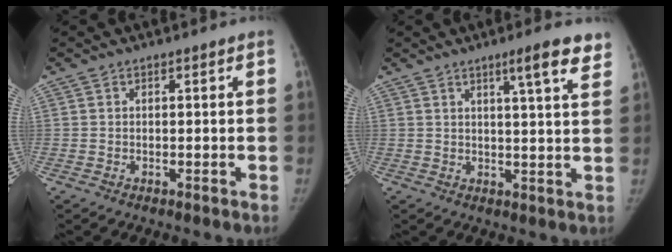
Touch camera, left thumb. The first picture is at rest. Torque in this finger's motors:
{"motor_torque": [-0.53, 0.11, 0.37, 0.43, -0.08]}